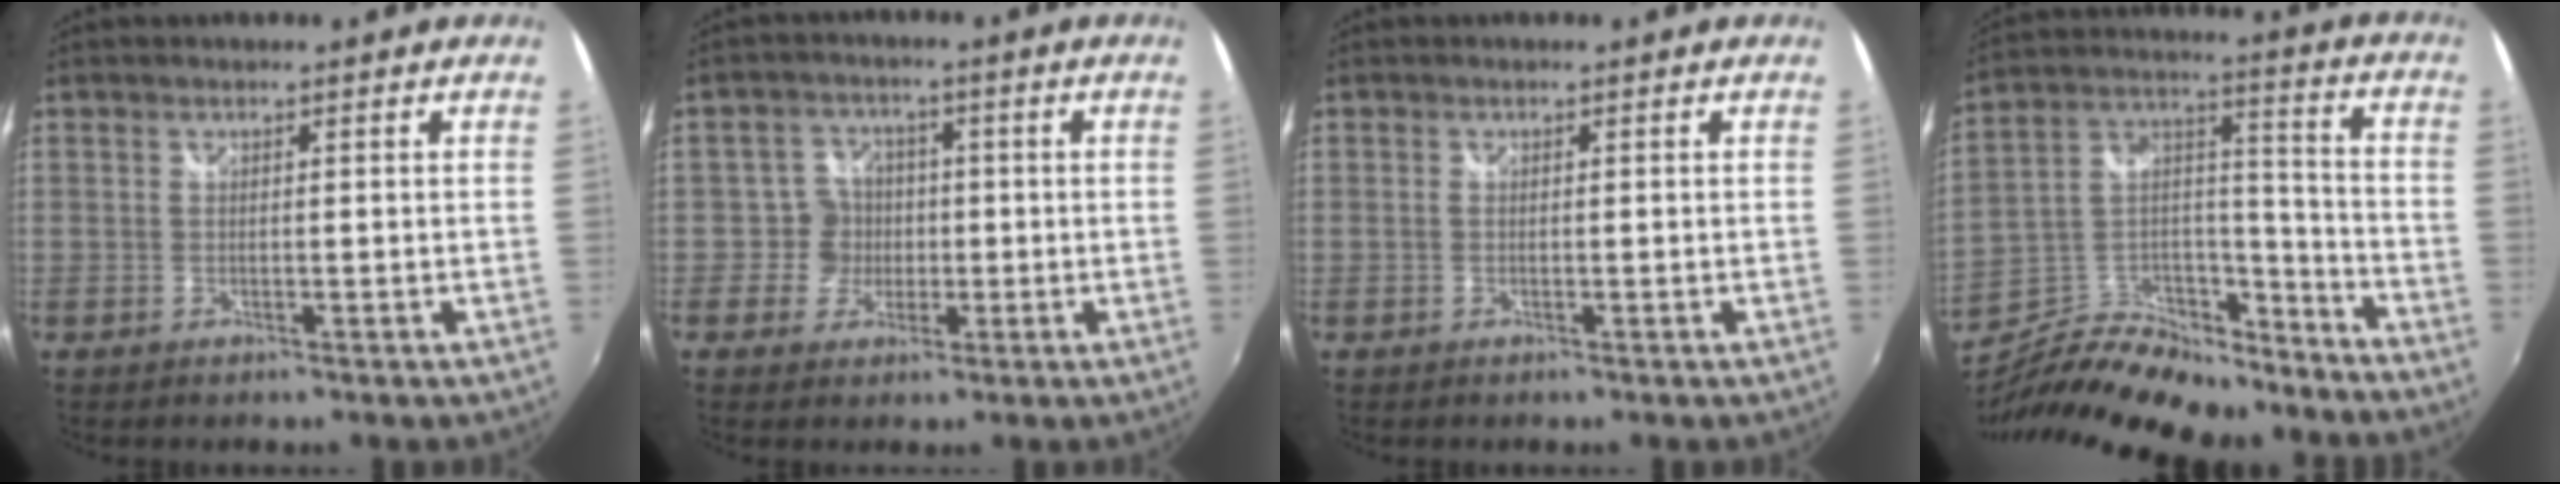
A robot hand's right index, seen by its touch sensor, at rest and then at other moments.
{"total": 4.7, "force": [-0.8, 4.7, 0.1], "torque": [0.007, 0.009, -0.021]}
{"total": 0.0}
{"total": 23.2, "force": [-18.3, 9.3, 10.7], "torque": [-0.216, 0.031, -0.284]}